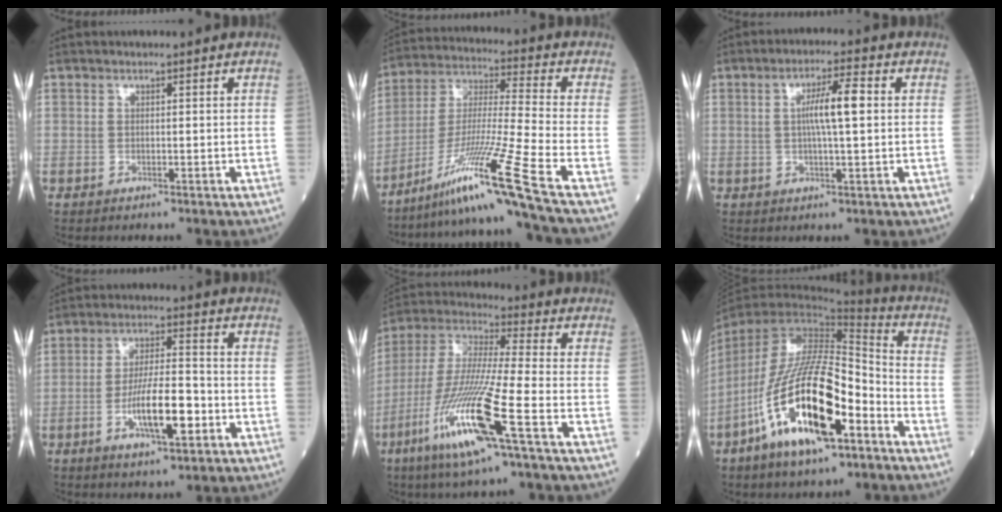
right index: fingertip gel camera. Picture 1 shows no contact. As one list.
[{"total": 16.8, "force": [-11.0, -4.0, 12.0], "torque": [-0.242, -0.018, -0.192]}, {"total": 6.0, "force": [0.7, 0.4, 5.9], "torque": [-0.106, 0.007, 0.012]}, {"total": 9.5, "force": [-3.2, 1.9, 8.8], "torque": [-0.161, 0.001, -0.055]}, {"total": 16.7, "force": [-7.5, -0.2, 15.0], "torque": [-0.320, -0.029, -0.148]}, {"total": 21.2, "force": [-9.9, 5.1, 18.0], "torque": [-0.367, -0.023, -0.177]}]